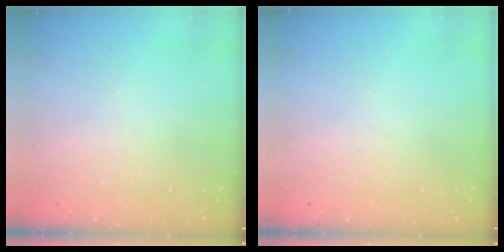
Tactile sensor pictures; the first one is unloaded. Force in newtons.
{"total": 0.0}